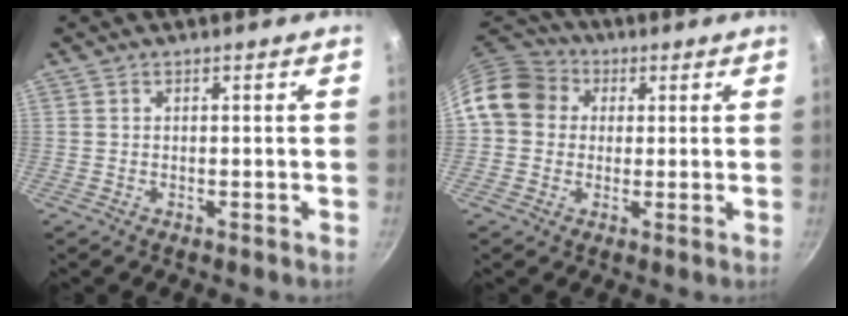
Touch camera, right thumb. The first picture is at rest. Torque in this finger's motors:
{"motor_torque": [0.85, 0.87, 0.36, -0.22, 0.41]}